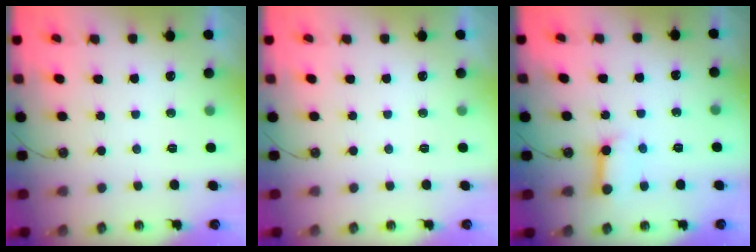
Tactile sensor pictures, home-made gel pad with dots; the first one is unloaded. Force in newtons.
{"total": 0.0}
{"total": 8.1, "press": 8.1, "slide": 0.8}